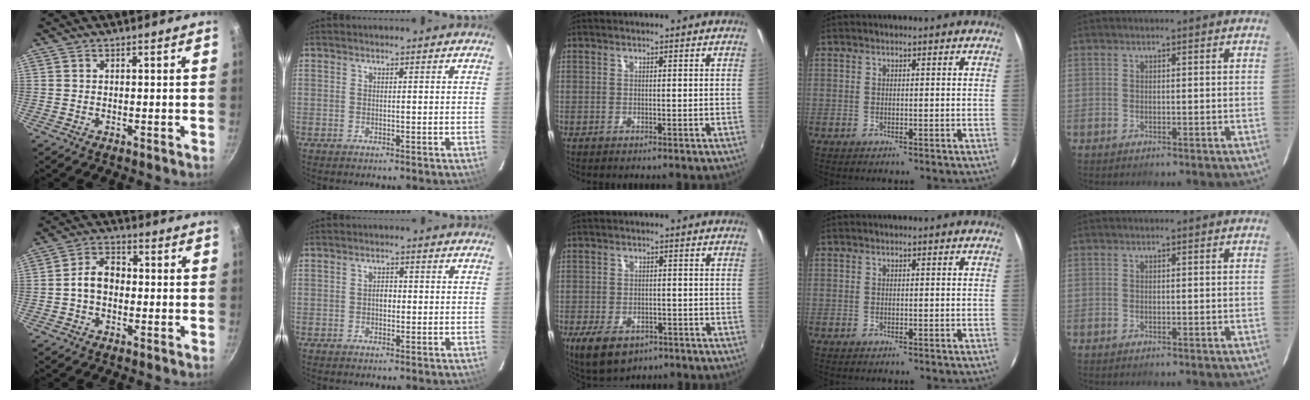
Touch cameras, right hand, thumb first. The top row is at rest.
{"thumb": {"total": 6.4, "force": [-0.7, 4.6, 4.4], "torque": [-0.055, 0.025, -0.024]}, "index": {"total": 1.8, "force": [-0.2, 1.3, 1.2], "torque": [-0.021, 0.007, -0.005]}, "middle": {"total": 8.4, "force": [-4.7, 4.7, 5.1], "torque": [-0.108, -0.026, -0.076]}}